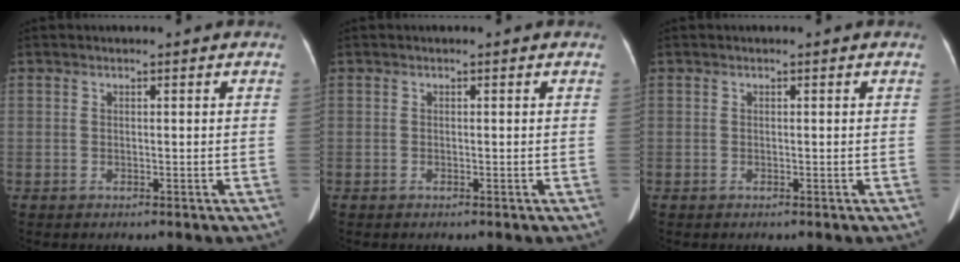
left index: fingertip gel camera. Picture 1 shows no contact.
{"total": 0.0}
{"total": 0.0}